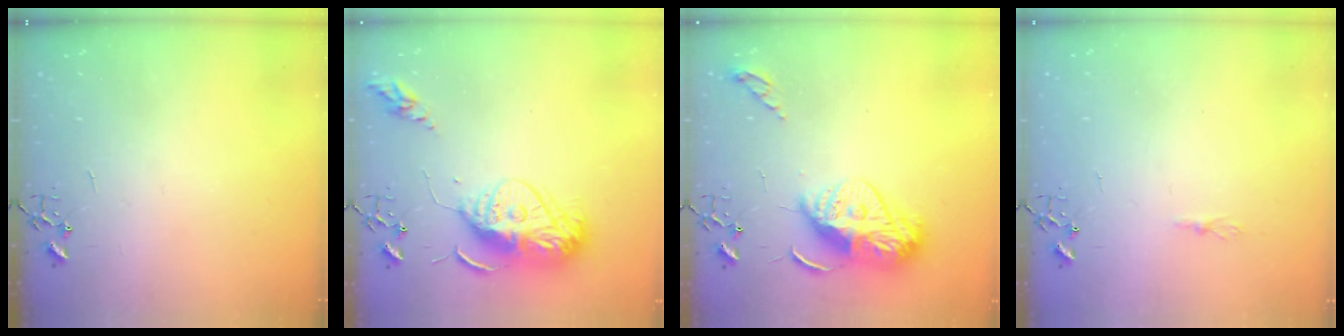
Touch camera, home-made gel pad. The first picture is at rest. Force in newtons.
{"total": 14.7, "press": 14.6, "slide": 1.3}
{"total": 16.0, "press": 16.0, "slide": 0.9}
{"total": 4.1, "press": 4.1, "slide": 0.5}